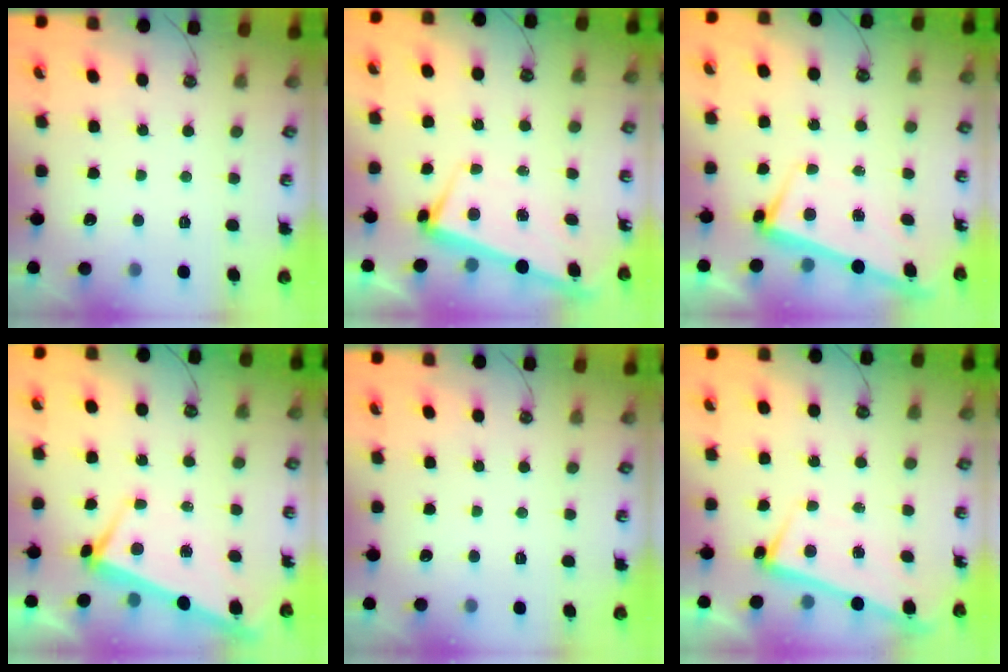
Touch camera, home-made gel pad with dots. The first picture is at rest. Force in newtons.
{"total": 2.5, "press": 2.4, "slide": 0.6}
{"total": 2.6, "press": 2.5, "slide": 1.0}
{"total": 4.1, "press": 4.1, "slide": 0.4}
{"total": 0.0}
{"total": 1.0, "press": 0.4, "slide": 0.9}